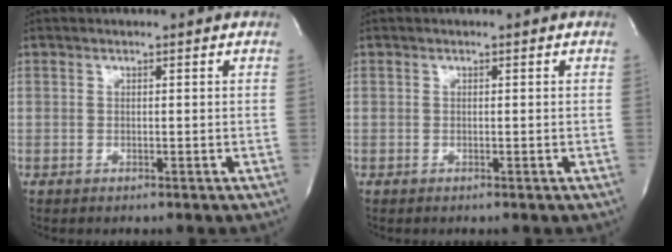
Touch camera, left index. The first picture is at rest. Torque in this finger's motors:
{"motor_torque": [0.00, 0.00, 0.00, 0.00]}